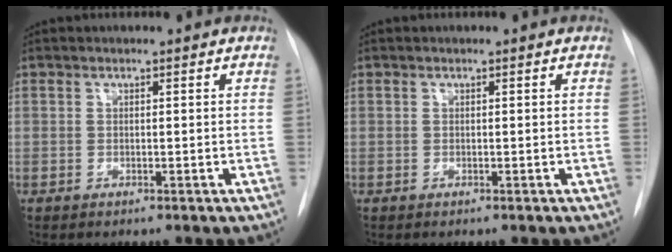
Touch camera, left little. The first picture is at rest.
{"total": 0.0}